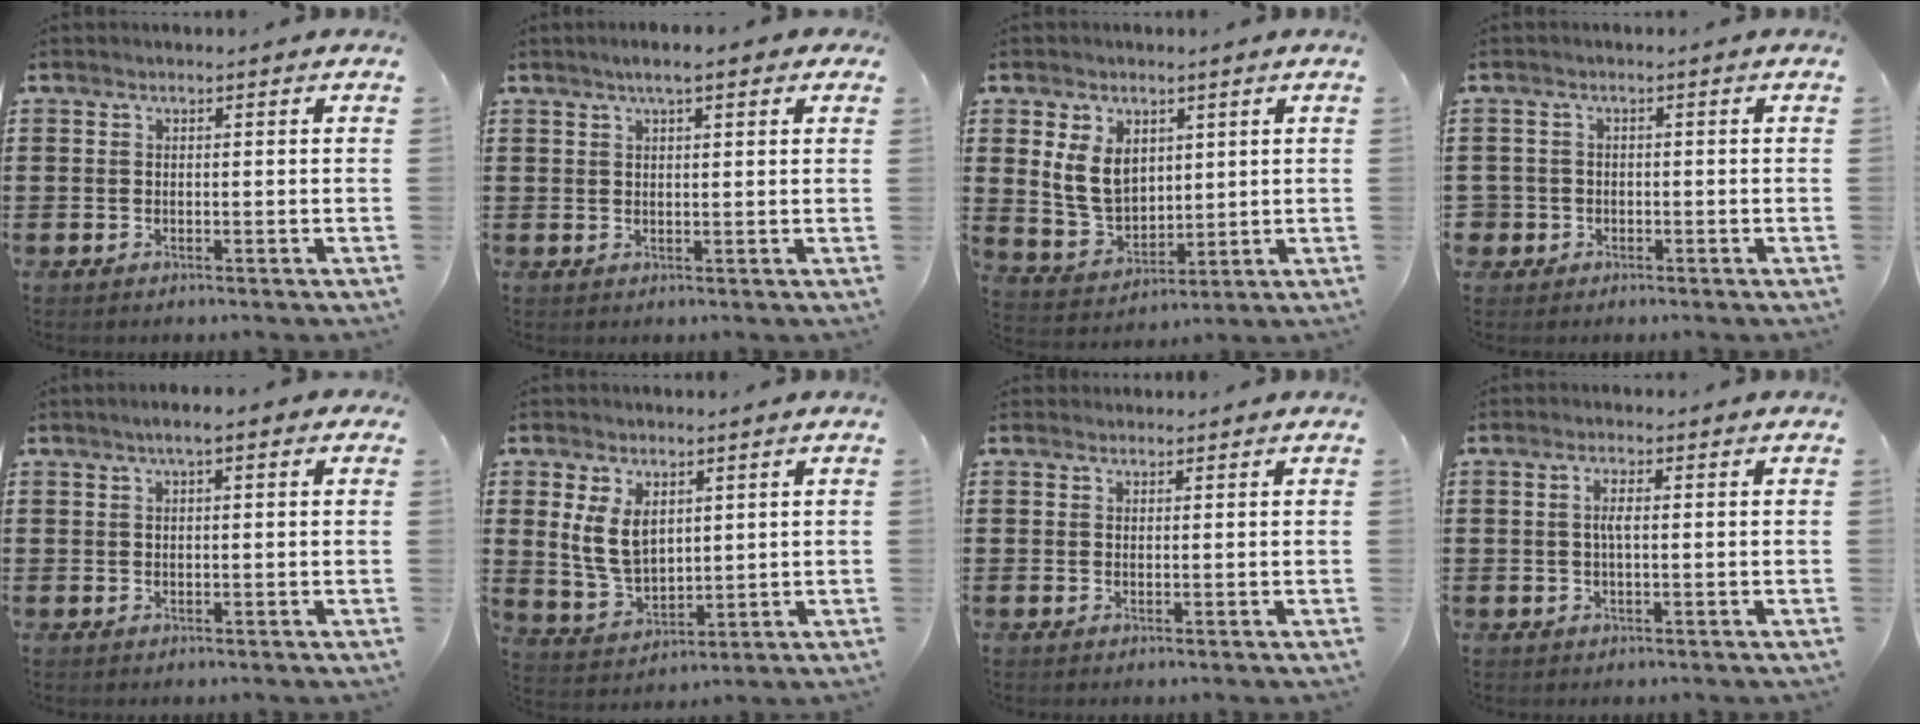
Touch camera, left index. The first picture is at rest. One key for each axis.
{"total": 3.4, "fx": 1.9, "fy": 0.6, "fz": 2.7, "tx": -0.057, "ty": 0.005, "tz": 0.032}
{"total": 7.5, "fx": 2.6, "fy": 5.5, "fz": 4.4, "tx": -0.117, "ty": 0.013, "tz": 0.048}
{"total": 1.8, "fx": -0.8, "fy": 1.6, "fz": 0.1, "tx": -0.010, "ty": 0.001, "tz": -0.021}
{"total": 2.3, "fx": 0.8, "fy": 0.4, "fz": 2.2, "tx": -0.042, "ty": 0.004, "tz": 0.012}
{"total": 7.0, "fx": 2.3, "fy": 4.6, "fz": 4.8, "tx": -0.118, "ty": 0.007, "tz": 0.042}
{"total": 0.8, "fx": 0.8, "fy": 0.3, "fz": 0.0, "tx": -0.003, "ty": -0.001, "tz": 0.016}
{"total": 2.3, "fx": 0.2, "fy": 0.5, "fz": 2.3, "tx": -0.045, "ty": -0.001, "tz": 0.001}